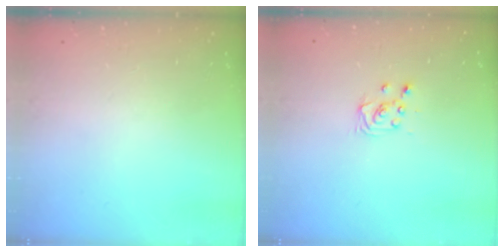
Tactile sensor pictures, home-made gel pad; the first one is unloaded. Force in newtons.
{"total": 3.6, "press": 3.6, "slide": 0.3}